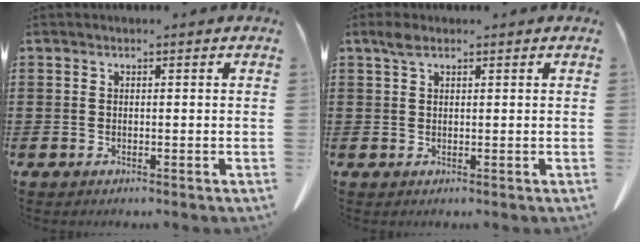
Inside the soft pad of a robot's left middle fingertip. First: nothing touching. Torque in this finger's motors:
{"motor_torque": [1.15, 0.99, 0.19, 0.07]}